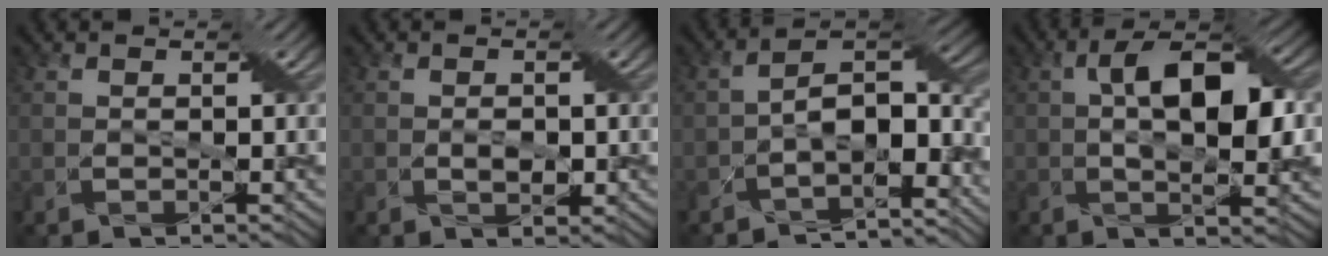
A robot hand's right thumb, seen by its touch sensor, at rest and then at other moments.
{"total": 1.6, "force": [-0.4, 1.0, 1.2], "torque": [-0.022, -0.003, -0.007]}
{"total": 9.1, "force": [-4.5, 4.6, 6.4], "torque": [-0.092, -0.010, -0.081]}
{"total": 10.3, "force": [1.0, 4.3, 9.3], "torque": [-0.153, 0.010, 0.013]}